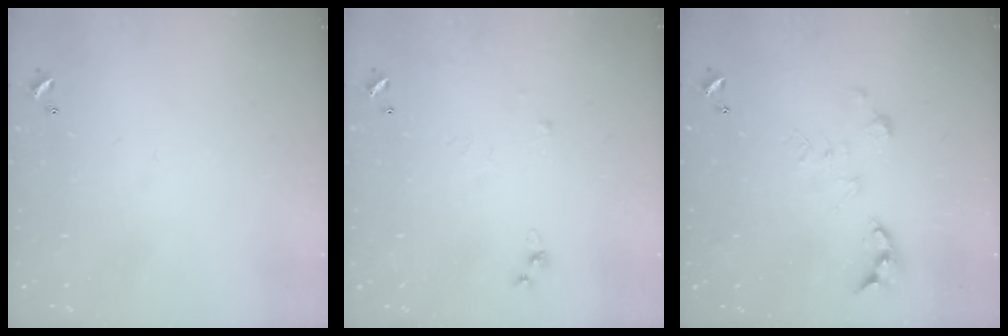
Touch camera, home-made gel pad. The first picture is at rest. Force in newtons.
{"total": 6.2, "press": 6.2, "slide": 0.8}
{"total": 0.0}